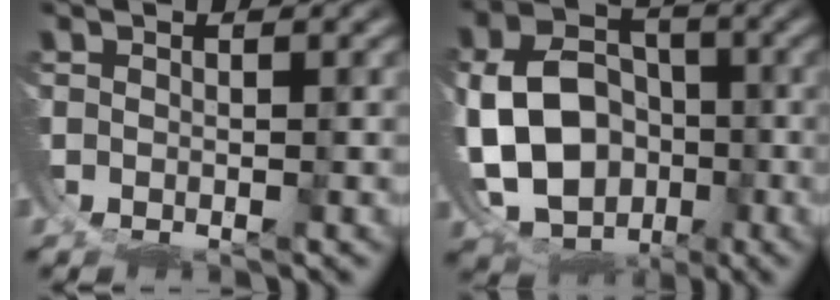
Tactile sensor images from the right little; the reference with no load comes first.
{"total": 14.5, "force": [-3.2, 12.7, 6.1], "torque": [-0.154, -0.063, -0.047]}